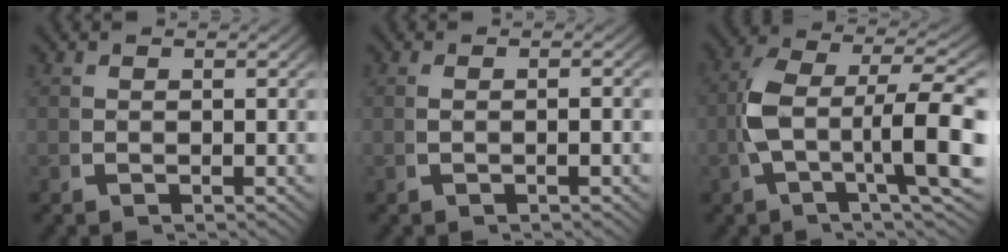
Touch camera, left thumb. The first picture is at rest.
{"total": 1.1, "force": [-0.3, -0.4, 1.0], "torque": [-0.024, 0.002, -0.004]}
{"total": 9.6, "force": [-0.8, 4.0, 8.7], "torque": [-0.178, -0.013, -0.010]}